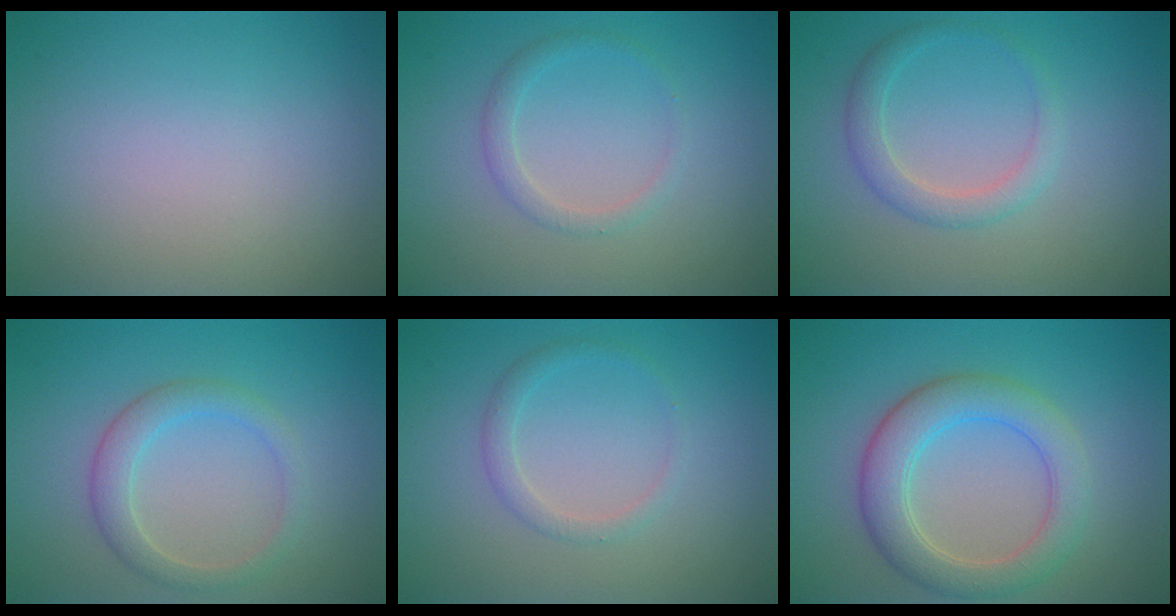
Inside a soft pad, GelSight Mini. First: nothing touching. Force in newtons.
{"total": 1.5, "press": 1.5, "slide": 0.1}
{"total": 2.2, "press": 2.2, "slide": 0.2}
{"total": 2.7, "press": 2.7, "slide": 0.1}
{"total": 1.5, "press": 1.5, "slide": 0.1}
{"total": 5.0, "press": 5.0, "slide": 0.1}